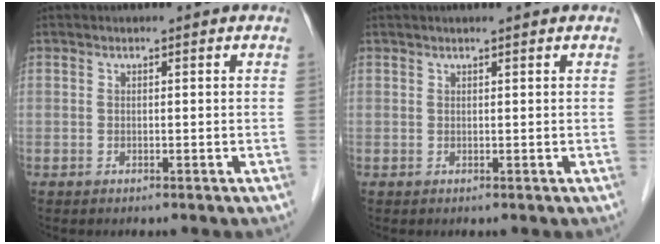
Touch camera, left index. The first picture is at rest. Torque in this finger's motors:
{"motor_torque": [0.37, -0.55, 0.11, 0.00]}